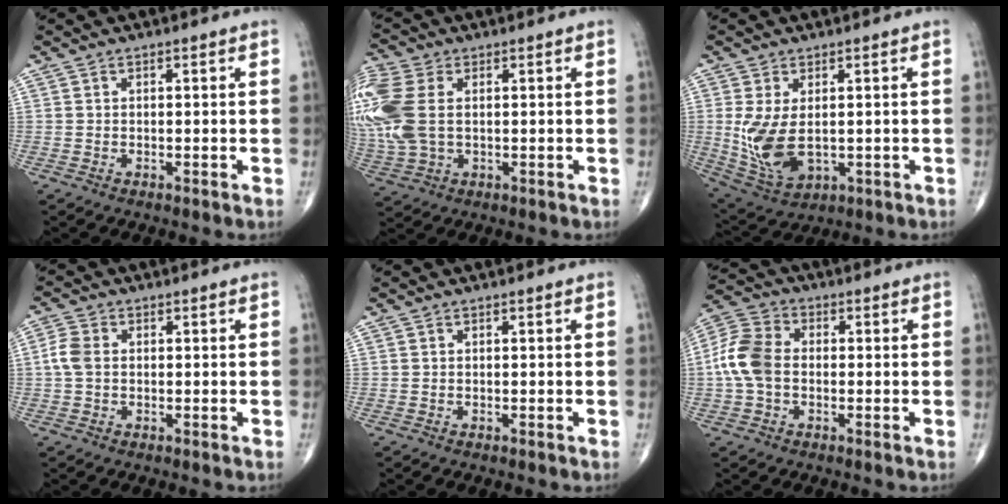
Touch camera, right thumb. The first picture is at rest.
{"total": 14.8, "force": [2.0, 9.5, 11.2], "torque": [-0.304, 0.008, 0.044]}
{"total": 10.3, "force": [0.0, 5.9, 8.4], "torque": [-0.171, -0.014, 0.019]}
{"total": 3.8, "force": [0.1, 2.6, 2.7], "torque": [-0.066, 0.009, -0.004]}
{"total": 0.0}
{"total": 9.4, "force": [-0.6, 6.5, 6.7], "torque": [-0.141, 0.027, -0.024]}